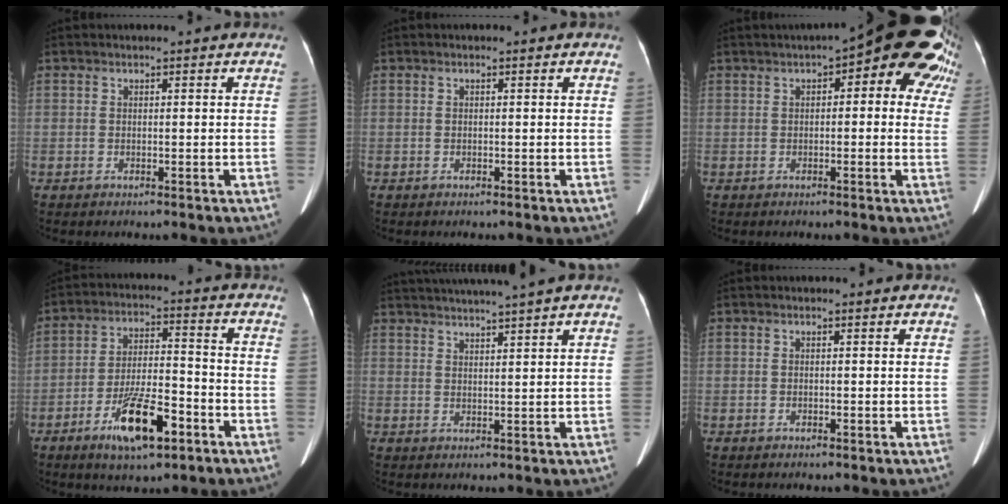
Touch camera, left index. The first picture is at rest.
{"total": 0.0}
{"total": 13.8, "force": [6.5, 4.5, 11.3], "torque": [-0.119, 0.041, 0.067]}
{"total": 11.2, "force": [-6.1, 2.9, 8.9], "torque": [-0.169, -0.004, -0.103]}
{"total": 9.5, "force": [8.4, -1.4, 4.3], "torque": [-0.070, 0.018, 0.118]}
{"total": 0.0}